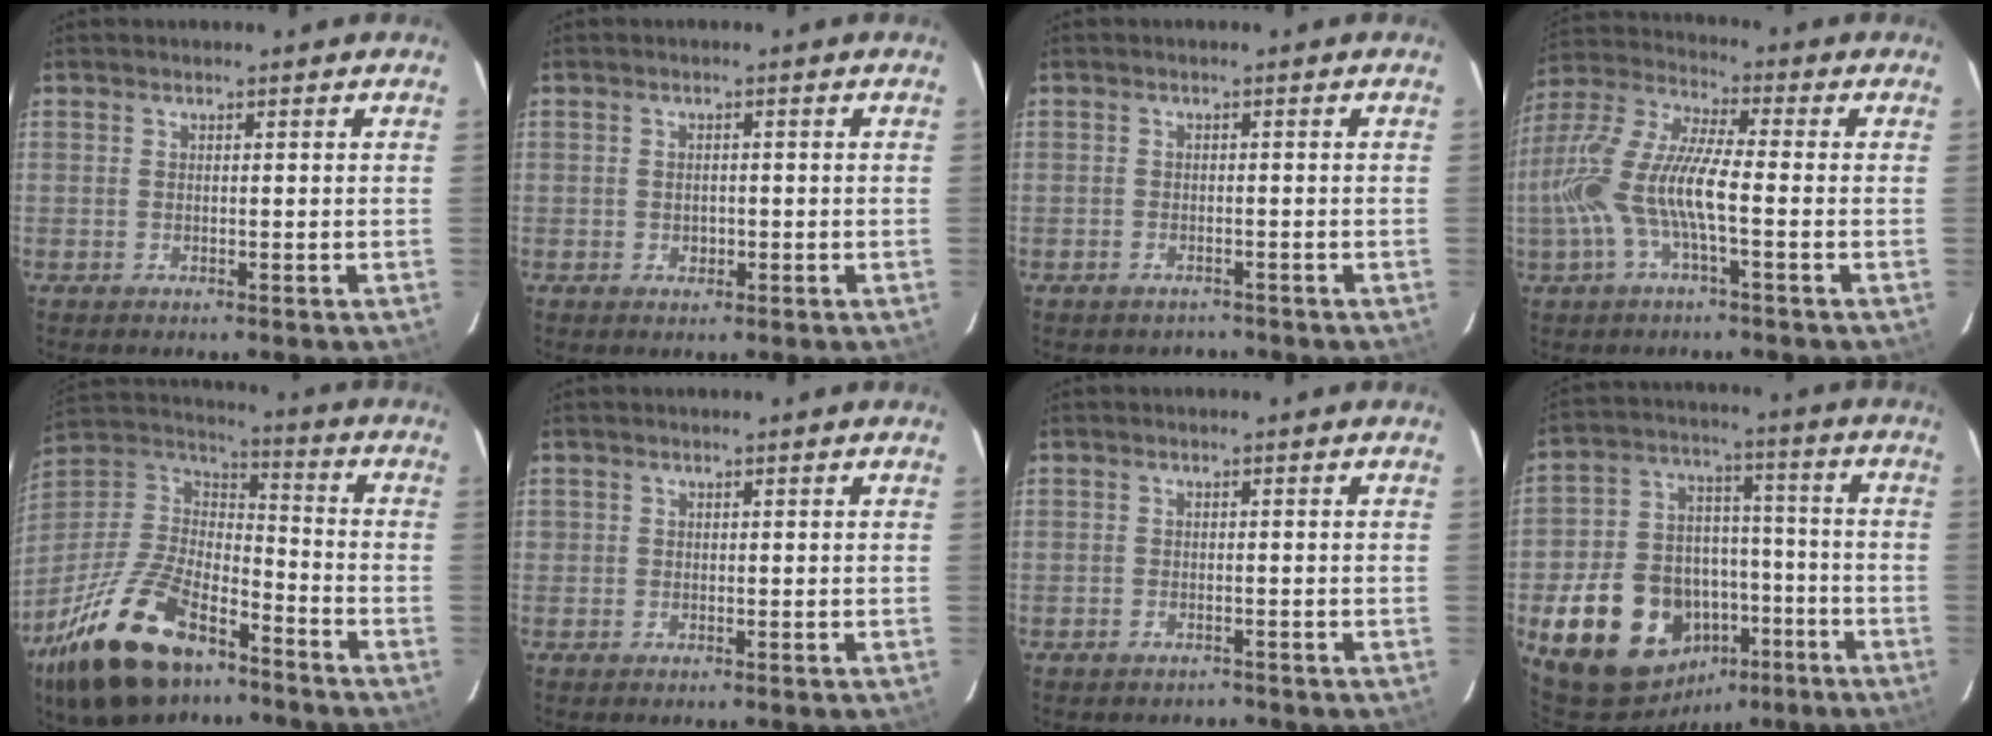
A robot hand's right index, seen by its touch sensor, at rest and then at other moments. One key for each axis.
{"total": 1.6, "fx": -0.3, "fy": 1.5, "fz": 0.6, "tx": -0.006, "ty": 0.002, "tz": -0.002}
{"total": 2.3, "fx": -1.8, "fy": 1.5, "fz": 0.0, "tx": -0.003, "ty": 0.000, "tz": -0.022}
{"total": 14.4, "fx": -3.0, "fy": 3.1, "fz": 13.7, "tx": -0.281, "ty": 0.000, "tz": -0.060}
{"total": 24.9, "fx": -15.7, "fy": 11.8, "fz": 15.4, "tx": -0.320, "ty": -0.017, "tz": -0.268}
{"total": 0.7, "fx": -0.1, "fy": 0.6, "fz": -0.2, "tx": 0.007, "ty": -0.002, "tz": -0.001}
{"total": 1.6, "fx": -1.3, "fy": 0.9, "fz": -0.1, "tx": 0.001, "ty": 0.000, "tz": -0.018}
{"total": 20.5, "fx": -9.9, "fy": 15.0, "fz": 9.8, "tx": -0.215, "ty": 0.041, "tz": -0.125}